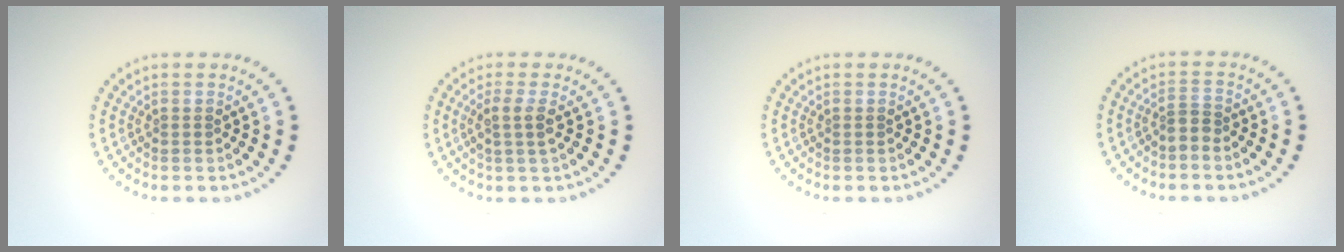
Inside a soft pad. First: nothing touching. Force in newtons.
{"total": 1.9, "press": 1.6, "slide": 1.0}
{"total": 0.0}
{"total": 1.3, "press": 0.8, "slide": 1.1}